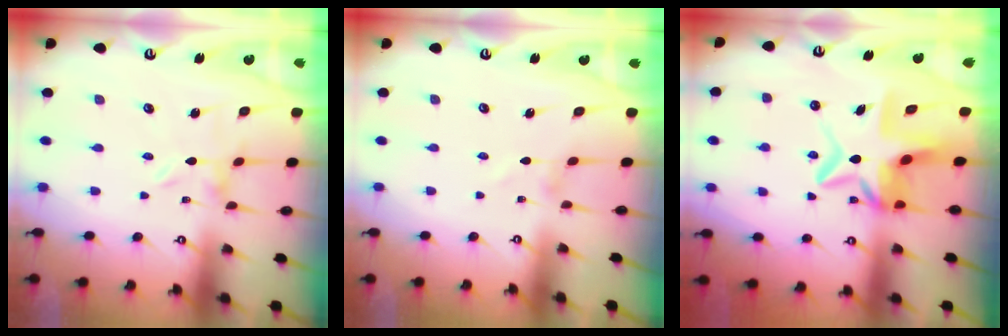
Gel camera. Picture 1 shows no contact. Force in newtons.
{"total": 0.0}
{"total": 10.2, "press": 9.9, "slide": 2.5}